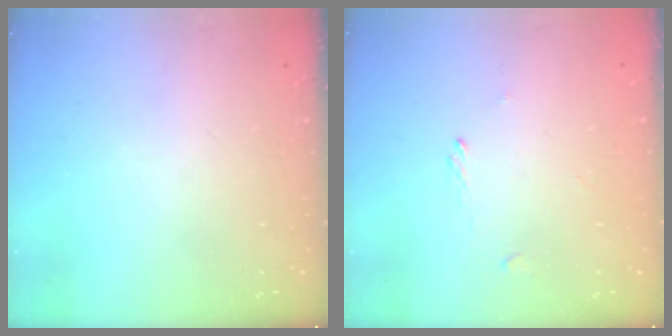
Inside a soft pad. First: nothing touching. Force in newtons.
{"total": 0.0}